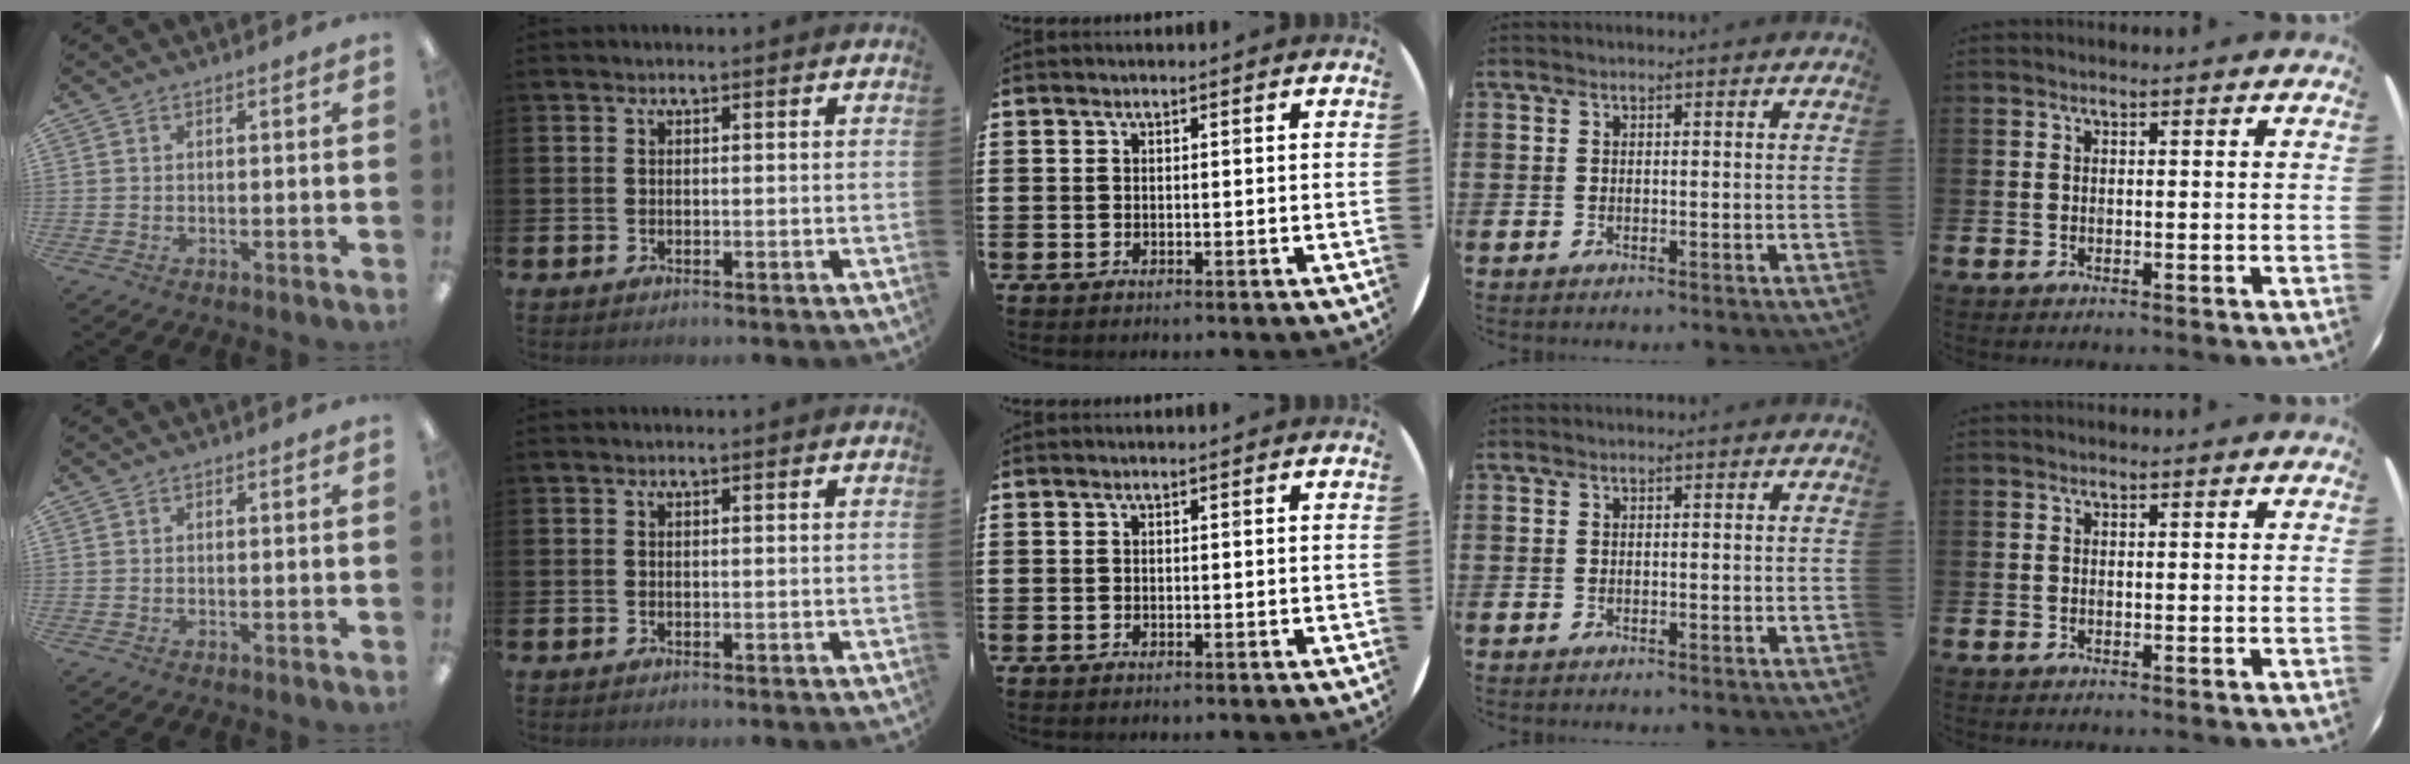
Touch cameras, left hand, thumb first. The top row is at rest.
{}